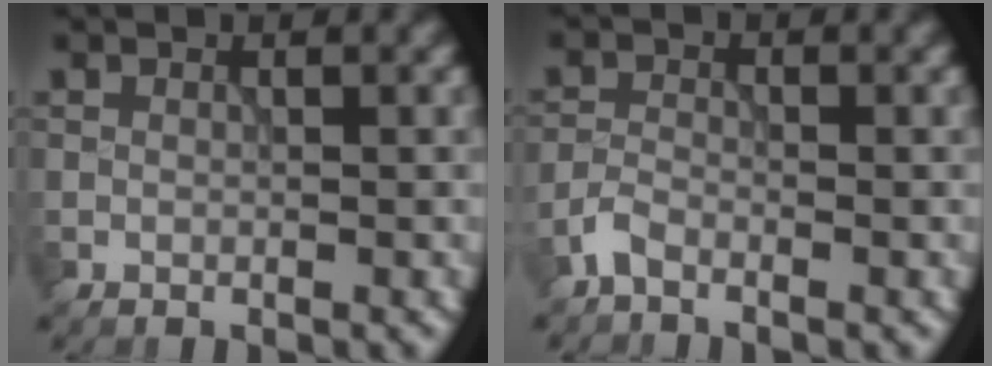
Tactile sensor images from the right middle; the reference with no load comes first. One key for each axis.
{"total": 1.6, "fx": -1.3, "fy": 0.5, "fz": 0.8, "tx": -0.020, "ty": 0.002, "tz": -0.035}